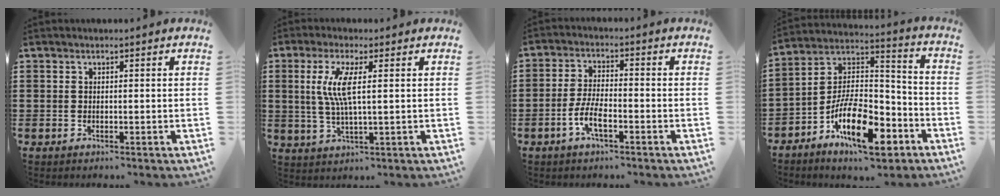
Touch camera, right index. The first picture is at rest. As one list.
[{"total": 6.2, "force": [1.3, 0.9, 6.0], "torque": [-0.138, -0.011, 0.012]}, {"total": 5.0, "force": [-2.4, 1.5, 4.2], "torque": [-0.103, -0.006, -0.053]}, {"total": 15.2, "force": [-8.6, 6.2, 10.8], "torque": [-0.198, 0.035, -0.151]}]